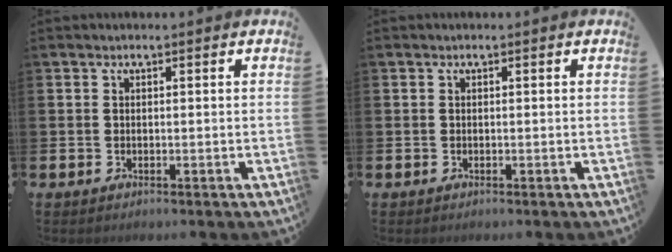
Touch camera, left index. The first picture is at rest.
{"total": 0.0}